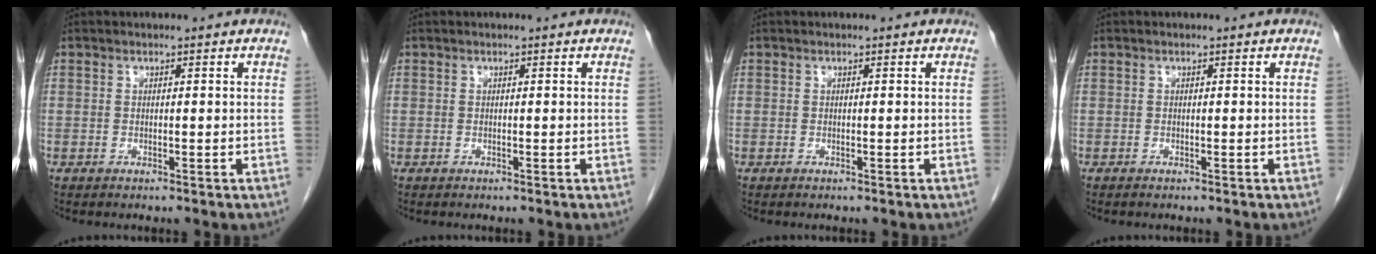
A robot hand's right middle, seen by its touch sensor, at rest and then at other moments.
{"total": 0.0}
{"total": 0.0}
{"total": 0.0}